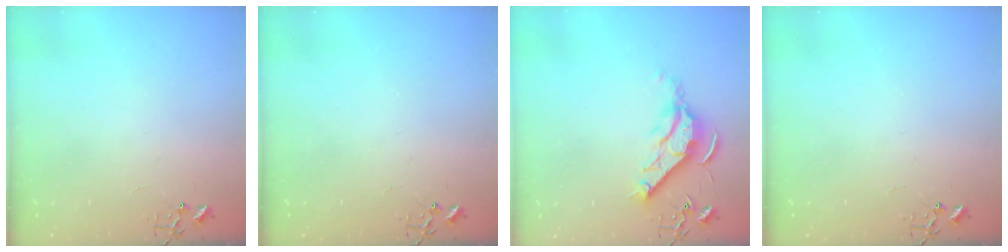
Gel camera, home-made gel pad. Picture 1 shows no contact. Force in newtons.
{"total": 0.0}
{"total": 11.7, "press": 11.6, "slide": 1.3}
{"total": 0.0}